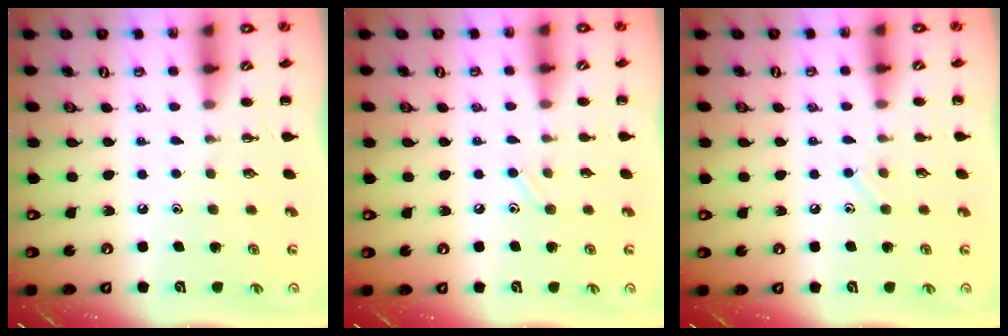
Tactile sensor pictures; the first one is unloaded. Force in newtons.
{"total": 5.3, "press": 4.9, "slide": 2.0}
{"total": 6.5, "press": 6.3, "slide": 1.7}